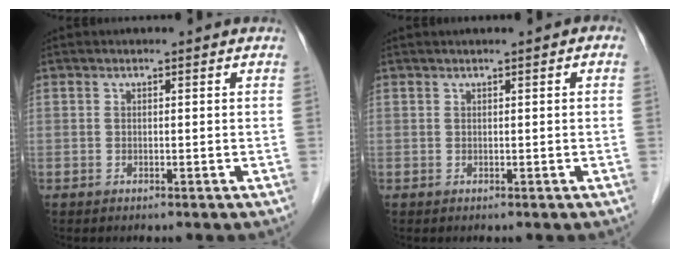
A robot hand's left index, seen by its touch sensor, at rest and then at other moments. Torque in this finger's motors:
{"motor_torque": [-0.80, -1.02, -0.55, -0.01]}